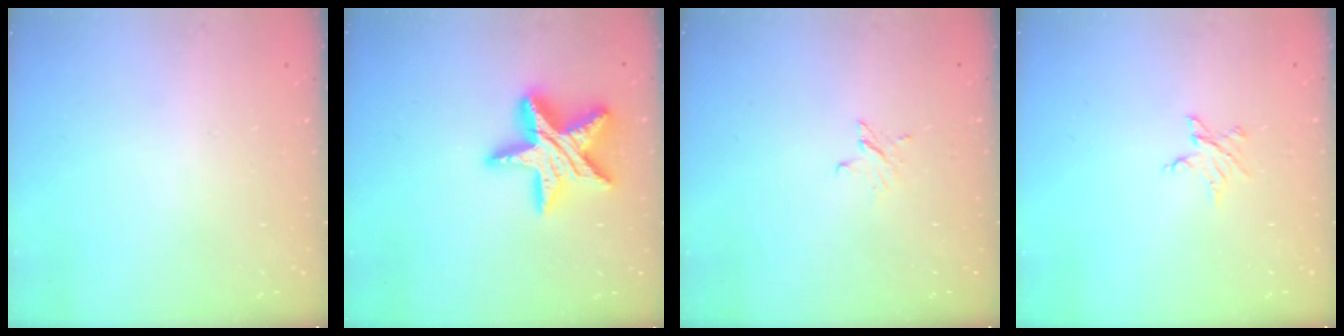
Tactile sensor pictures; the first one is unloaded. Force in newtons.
{"total": 19.2, "press": 19.2, "slide": 1.4}
{"total": 2.4, "press": 2.4, "slide": 0.2}
{"total": 3.8, "press": 3.8, "slide": 0.5}